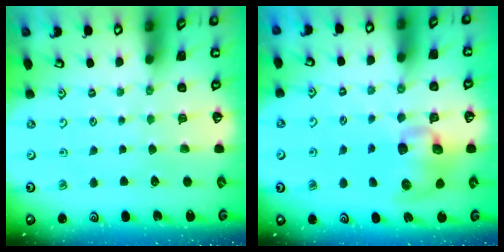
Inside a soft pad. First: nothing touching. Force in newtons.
{"total": 12.3, "press": 12.2, "slide": 1.7}